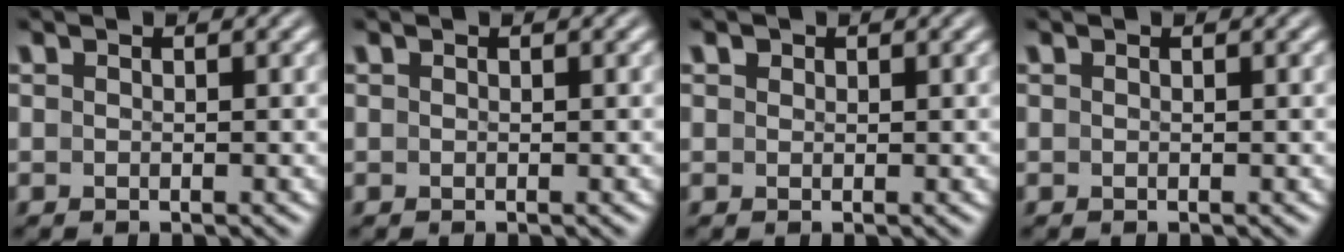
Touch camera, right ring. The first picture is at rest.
{"total": 0.0}
{"total": 0.6, "force": [0.5, 0.2, 0.2], "torque": [-0.004, -0.004, 0.015]}
{"total": 0.0}